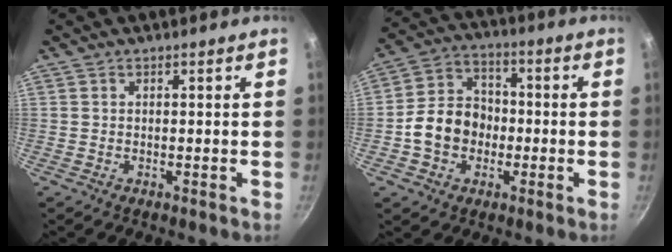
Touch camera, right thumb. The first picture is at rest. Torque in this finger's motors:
{"motor_torque": [0.83, 2.02, 0.71, -0.91, 0.19]}